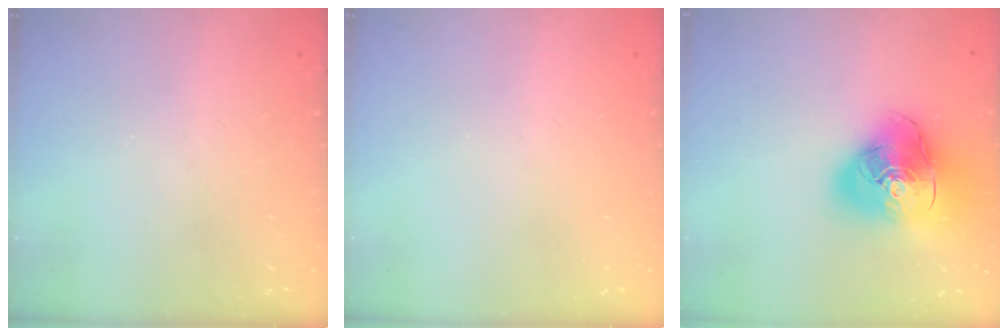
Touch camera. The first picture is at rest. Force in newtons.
{"total": 0.0}
{"total": 22.5, "press": 22.3, "slide": 3.4}